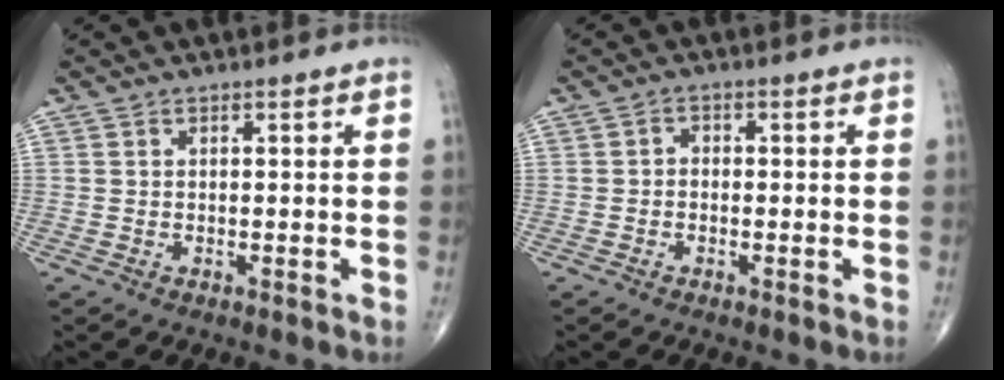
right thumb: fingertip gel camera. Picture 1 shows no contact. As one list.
[{"total": 1.5, "force": [-0.3, 1.2, 0.8], "torque": [-0.001, 0.007, -0.011]}]